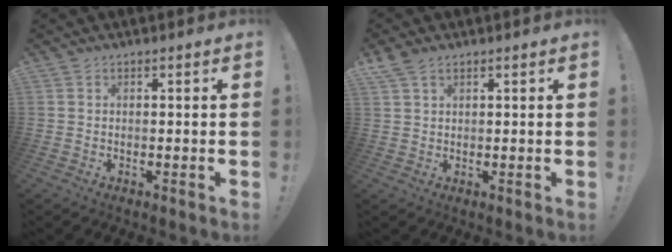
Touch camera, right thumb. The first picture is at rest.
{"total": 3.4, "force": [2.4, 1.6, 1.8], "torque": [-0.031, -0.011, 0.046]}